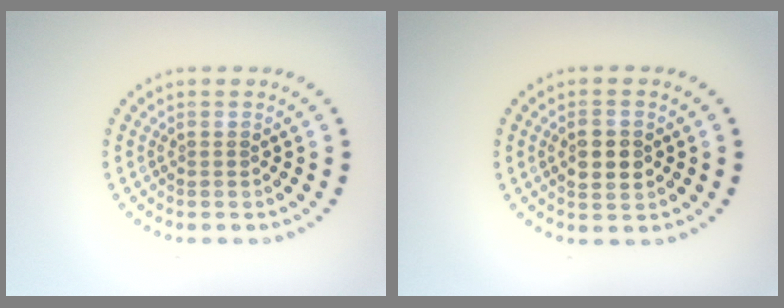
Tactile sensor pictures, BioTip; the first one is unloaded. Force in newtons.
{"total": 2.8, "press": 2.8, "slide": 0.1}